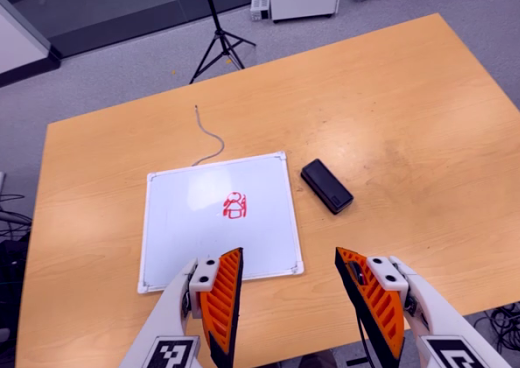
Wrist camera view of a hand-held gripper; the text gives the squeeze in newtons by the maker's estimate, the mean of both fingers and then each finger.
{"total": 0.0}